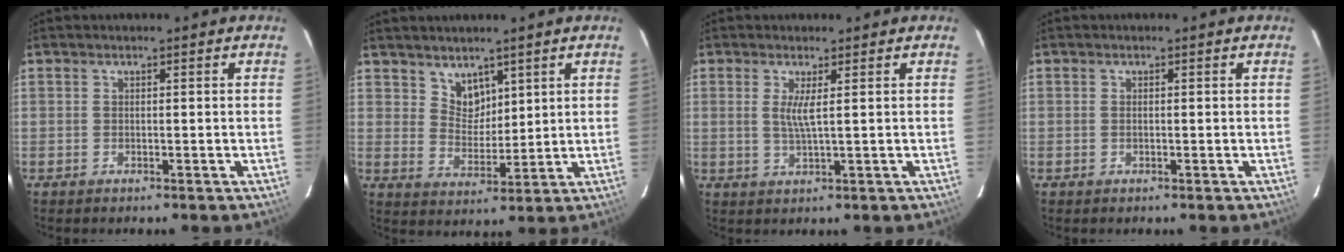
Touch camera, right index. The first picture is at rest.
{"total": 5.1, "force": [3.7, 3.3, 1.3], "torque": [-0.011, 0.004, 0.073]}
{"total": 3.1, "force": [0.8, -0.1, 3.0], "torque": [-0.059, -0.007, 0.013]}
{"total": 0.5, "force": [0.0, 0.2, 0.5], "torque": [-0.011, 0.001, -0.001]}